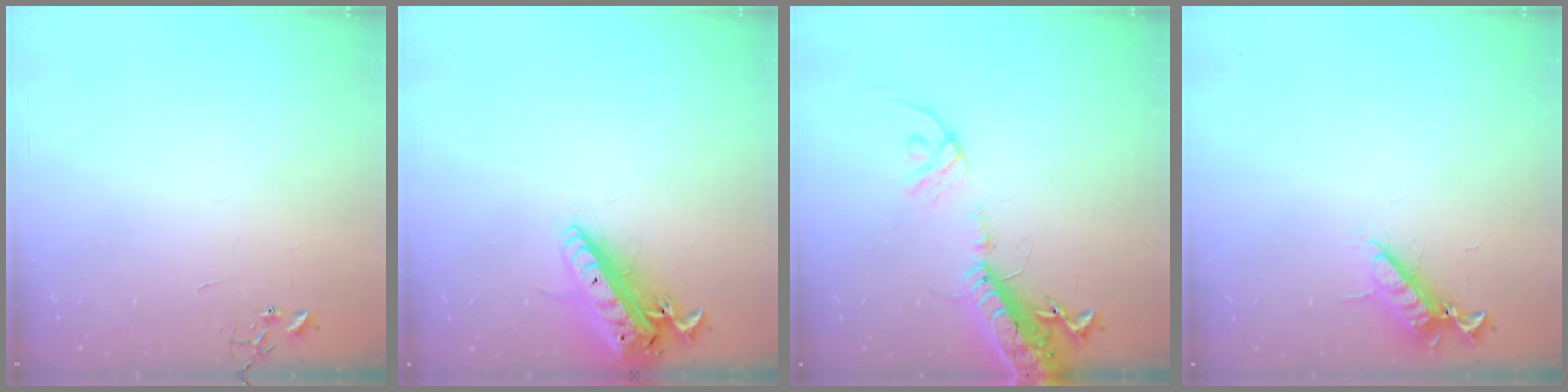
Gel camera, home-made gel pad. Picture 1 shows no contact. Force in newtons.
{"total": 16.9, "press": 16.6, "slide": 3.2}
{"total": 17.4, "press": 16.9, "slide": 4.1}
{"total": 11.1, "press": 11.1, "slide": 1.3}